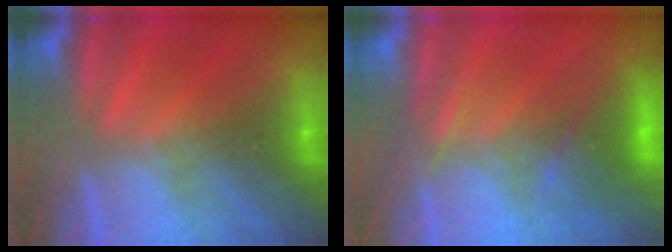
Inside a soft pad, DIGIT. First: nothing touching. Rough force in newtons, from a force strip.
{"total": 3.5}